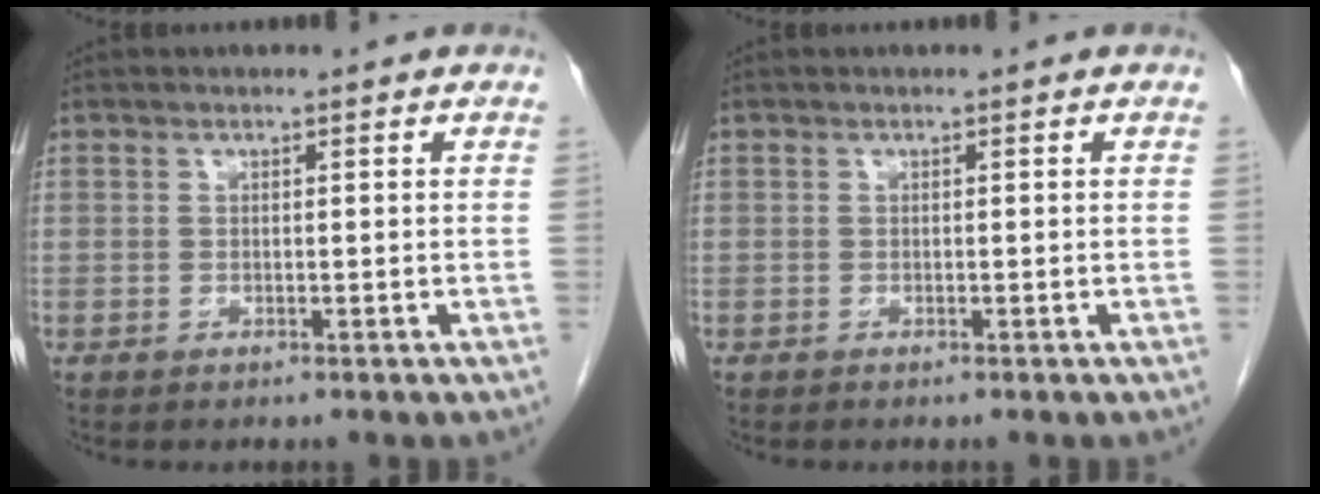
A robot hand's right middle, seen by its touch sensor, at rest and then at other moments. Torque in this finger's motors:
{"motor_torque": [0.05, 0.00, -0.01, 0.01]}